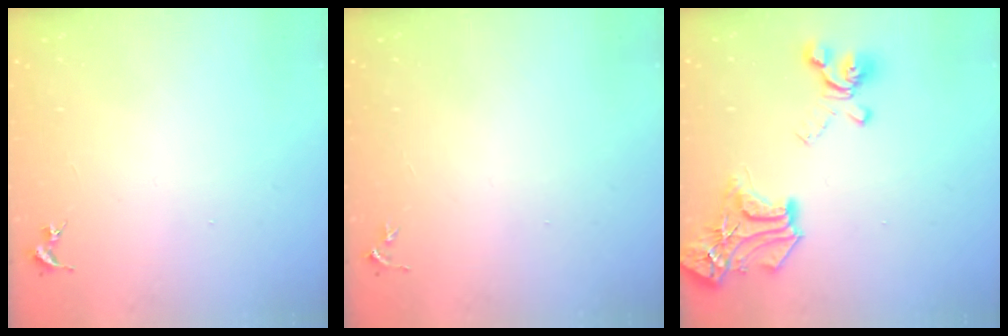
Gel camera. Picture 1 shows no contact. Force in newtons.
{"total": 3.3, "press": 3.2, "slide": 0.4}
{"total": 19.7, "press": 19.7, "slide": 1.4}